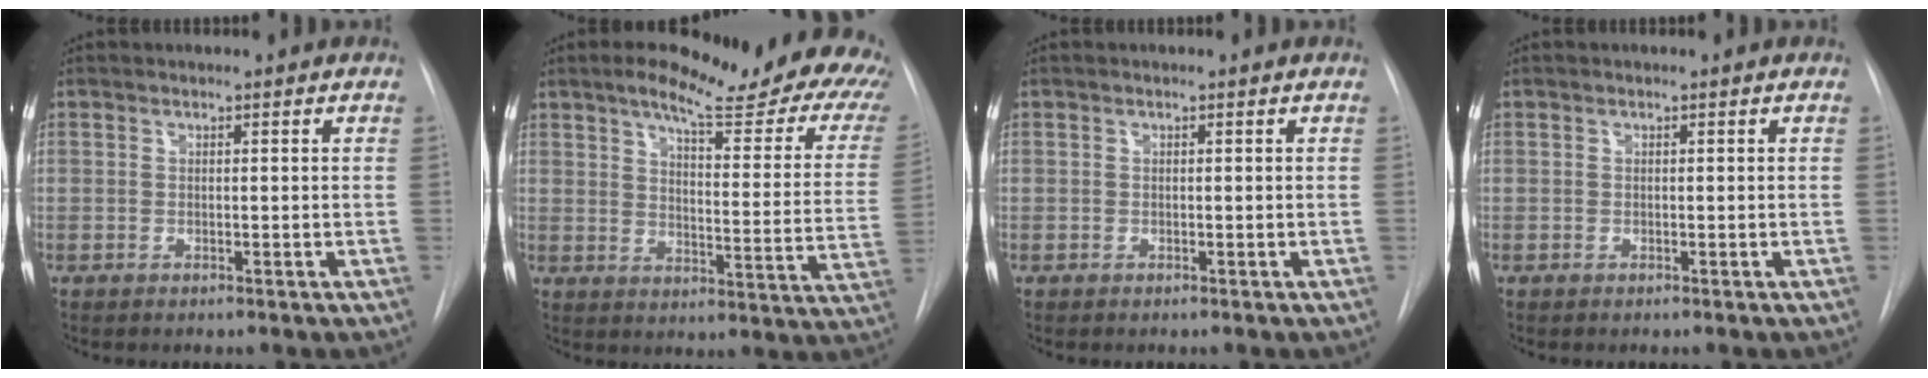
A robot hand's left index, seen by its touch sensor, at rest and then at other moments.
{"total": 24.1, "force": [17.9, 5.2, 15.1], "torque": [-0.190, -0.026, 0.206]}
{"total": 0.0}
{"total": 0.0}